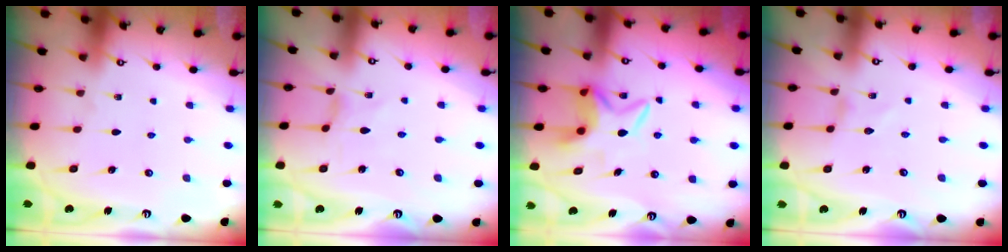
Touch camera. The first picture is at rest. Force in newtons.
{"total": 0.0}
{"total": 6.1, "press": 6.1, "slide": 0.6}
{"total": 0.0}